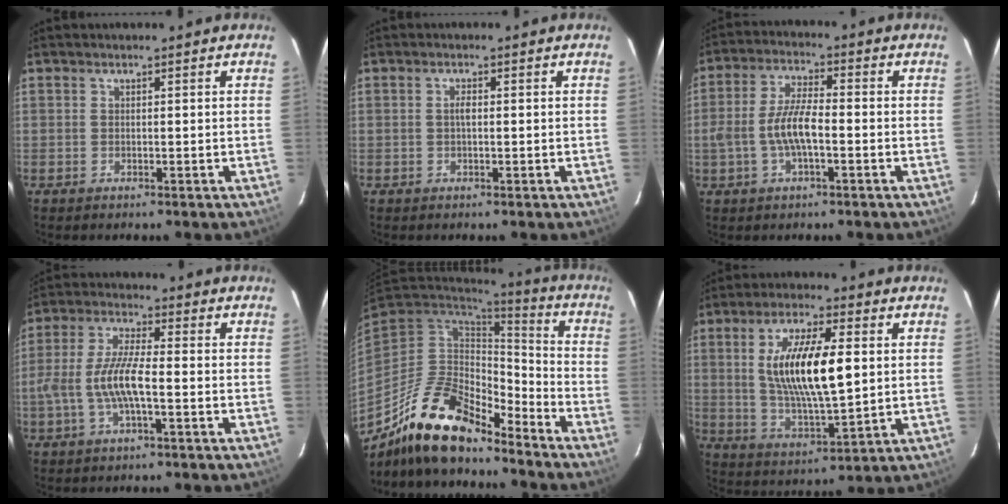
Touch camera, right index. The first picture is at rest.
{"total": 1.2, "force": [0.0, 0.4, 1.1], "torque": [-0.021, 0.004, -0.003]}
{"total": 7.8, "force": [-2.0, 2.5, 7.1], "torque": [-0.146, 0.007, -0.037]}
{"total": 9.4, "force": [-2.4, 2.2, 8.8], "torque": [-0.187, 0.002, -0.046]}
{"total": 18.4, "force": [-13.9, 6.6, 10.0], "torque": [-0.207, -0.011, -0.259]}
{"total": 15.5, "force": [2.3, 4.9, 14.5], "torque": [-0.269, -0.001, 0.050]}